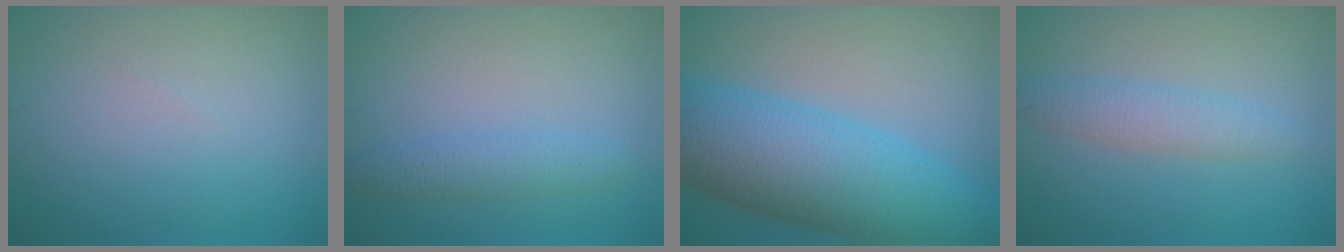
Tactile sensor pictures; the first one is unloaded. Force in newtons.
{"total": 2.3, "press": 2.3, "slide": 0.2}
{"total": 12.4, "press": 12.4, "slide": 0.4}
{"total": 2.7, "press": 2.7, "slide": 0.0}